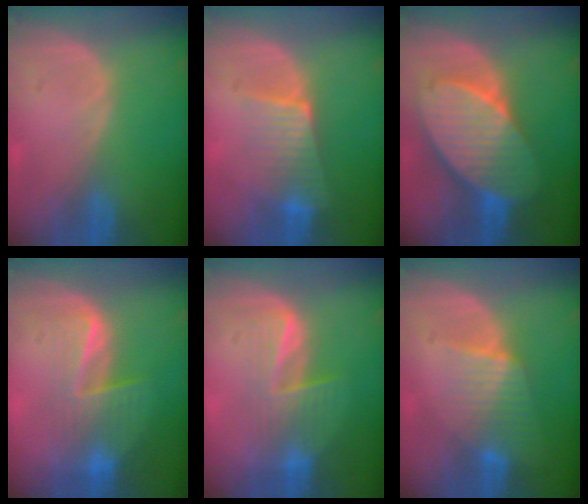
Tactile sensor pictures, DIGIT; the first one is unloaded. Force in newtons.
{"total": 6.5, "press": 5.8, "slide": 3.0}
{"total": 10.6, "press": 10.6, "slide": 0.7}
{"total": 6.8, "press": 6.4, "slide": 2.3}
{"total": 6.2, "press": 5.9, "slide": 1.9}
{"total": 6.5, "press": 5.8, "slide": 3.0}